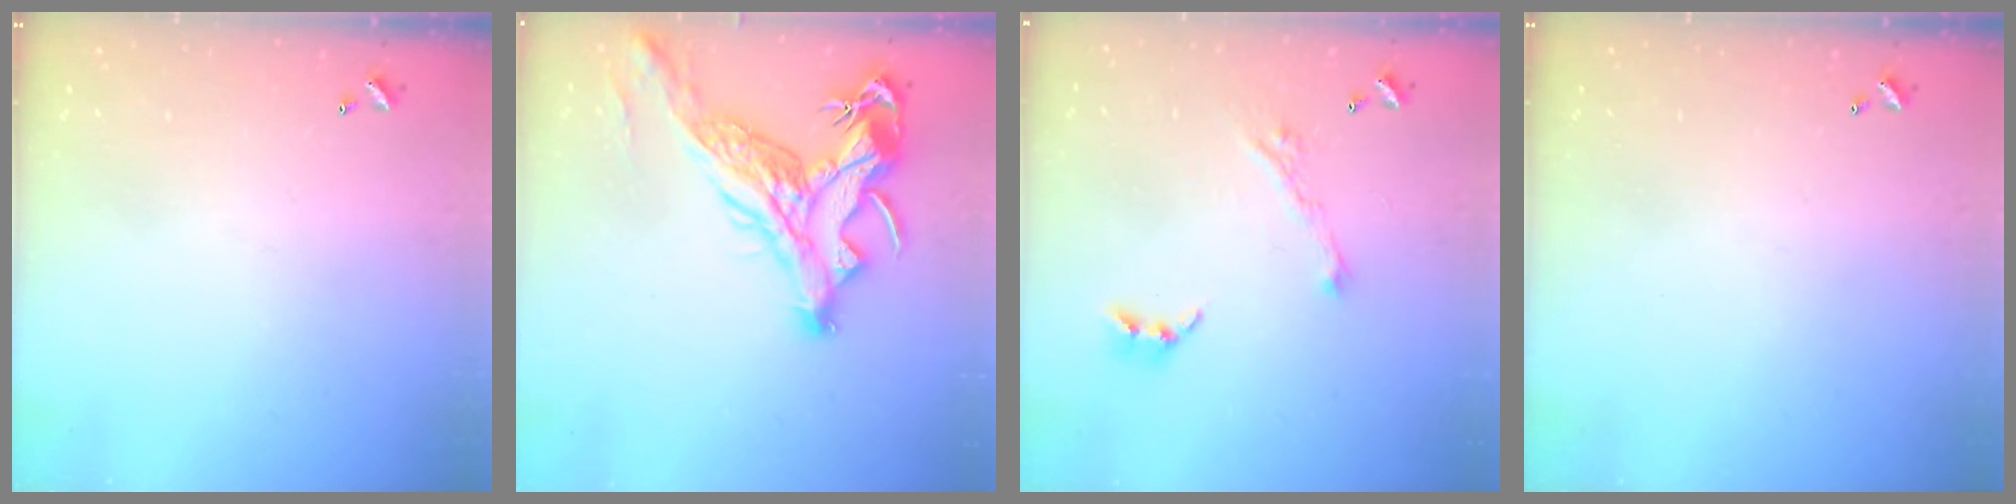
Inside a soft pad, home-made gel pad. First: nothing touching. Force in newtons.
{"total": 9.2, "press": 8.8, "slide": 2.6}
{"total": 6.8, "press": 6.7, "slide": 1.1}
{"total": 0.0}